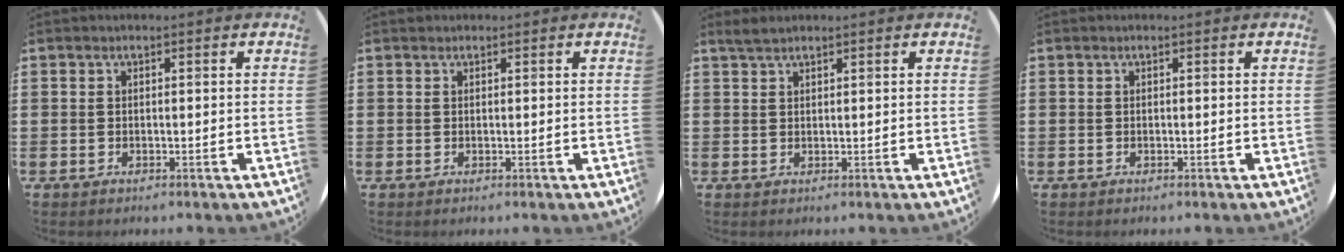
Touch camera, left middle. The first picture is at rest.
{"total": 0.0}
{"total": 1.4, "force": [1.3, 0.2, 0.5], "torque": [-0.011, 0.003, 0.024]}
{"total": 0.0}